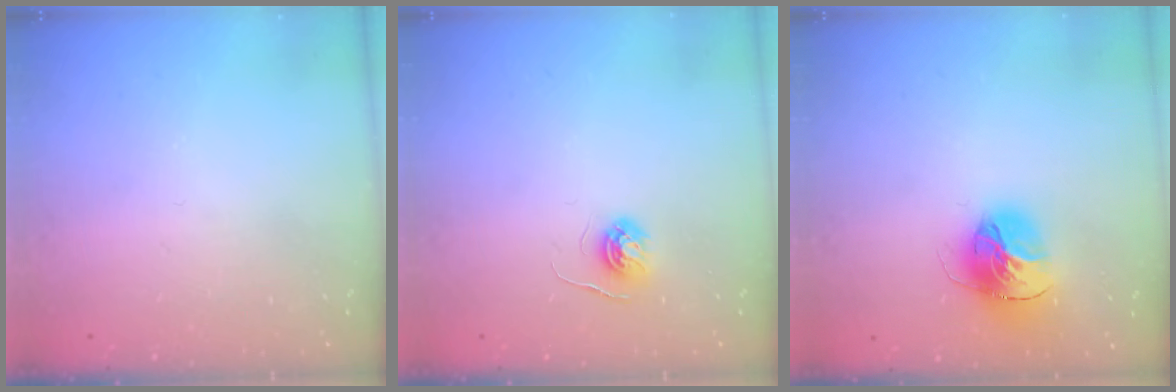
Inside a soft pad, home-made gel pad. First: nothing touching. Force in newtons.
{"total": 4.7, "press": 4.6, "slide": 0.4}
{"total": 16.1, "press": 16.0, "slide": 1.7}